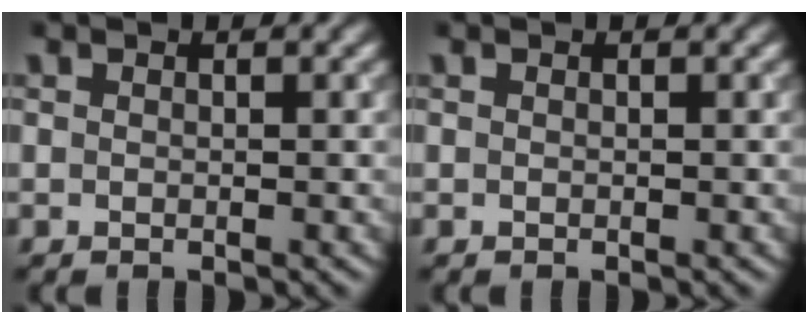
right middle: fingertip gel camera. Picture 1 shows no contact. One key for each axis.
{"total": 0.0}